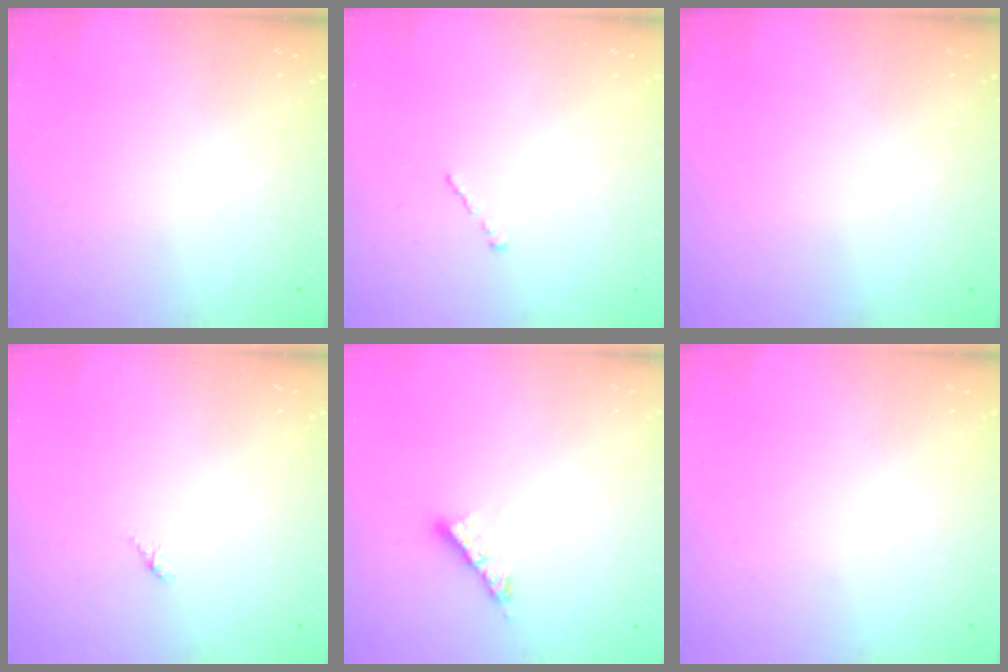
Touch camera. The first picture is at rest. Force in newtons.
{"total": 0.0}
{"total": 0.0}
{"total": 1.5, "press": 1.4, "slide": 0.4}
{"total": 4.1, "press": 4.0, "slide": 0.3}
{"total": 0.0}